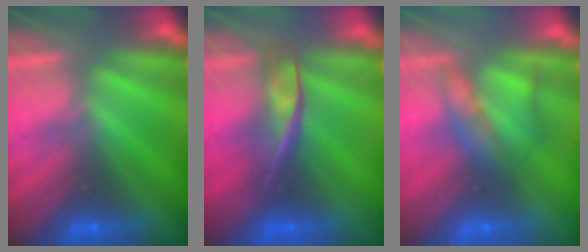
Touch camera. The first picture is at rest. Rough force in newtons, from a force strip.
{"total": 2.4}
{"total": 2.3}